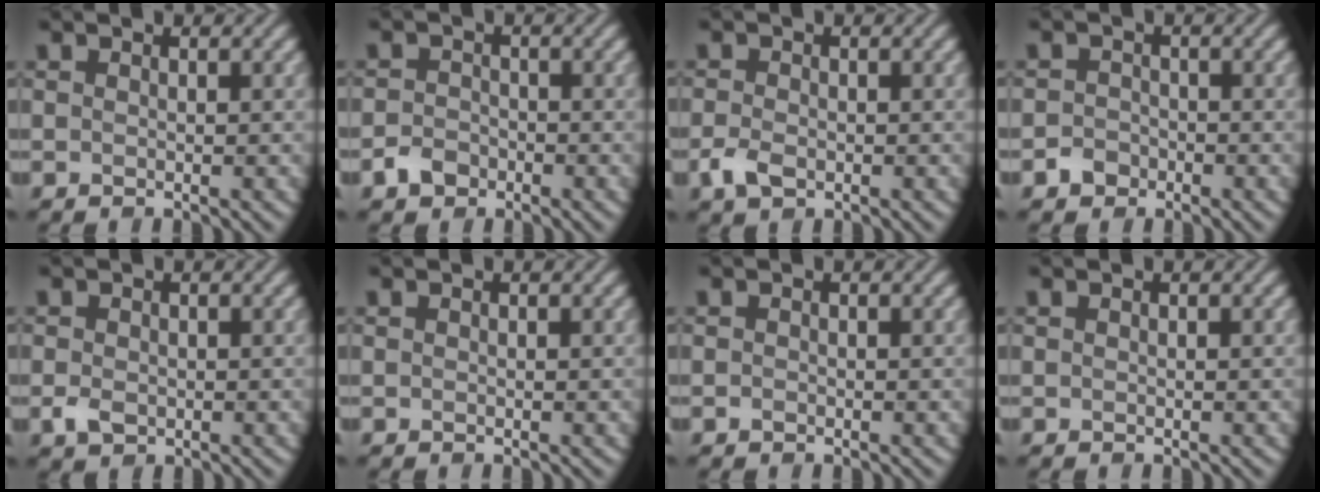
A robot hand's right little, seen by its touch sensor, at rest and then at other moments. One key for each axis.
{"total": 2.3, "fx": -1.7, "fy": 1.5, "fz": 0.7, "tx": -0.007, "ty": 0.006, "tz": -0.034}
{"total": 2.5, "fx": -1.2, "fy": 1.6, "fz": 1.6, "tx": -0.037, "ty": 0.000, "tz": -0.025}
{"total": 1.9, "fx": -1.4, "fy": 1.2, "fz": 0.3, "tx": 0.004, "ty": 0.007, "tz": -0.026}
{"total": 2.0, "fx": -0.7, "fy": 1.5, "fz": 1.1, "tx": -0.024, "ty": 0.001, "tz": -0.013}
{"total": 0.0}
{"total": 0.7, "fx": -0.6, "fy": 0.3, "fz": 0.1, "tx": 0.000, "ty": 0.001, "tz": -0.011}
{"total": 0.0}